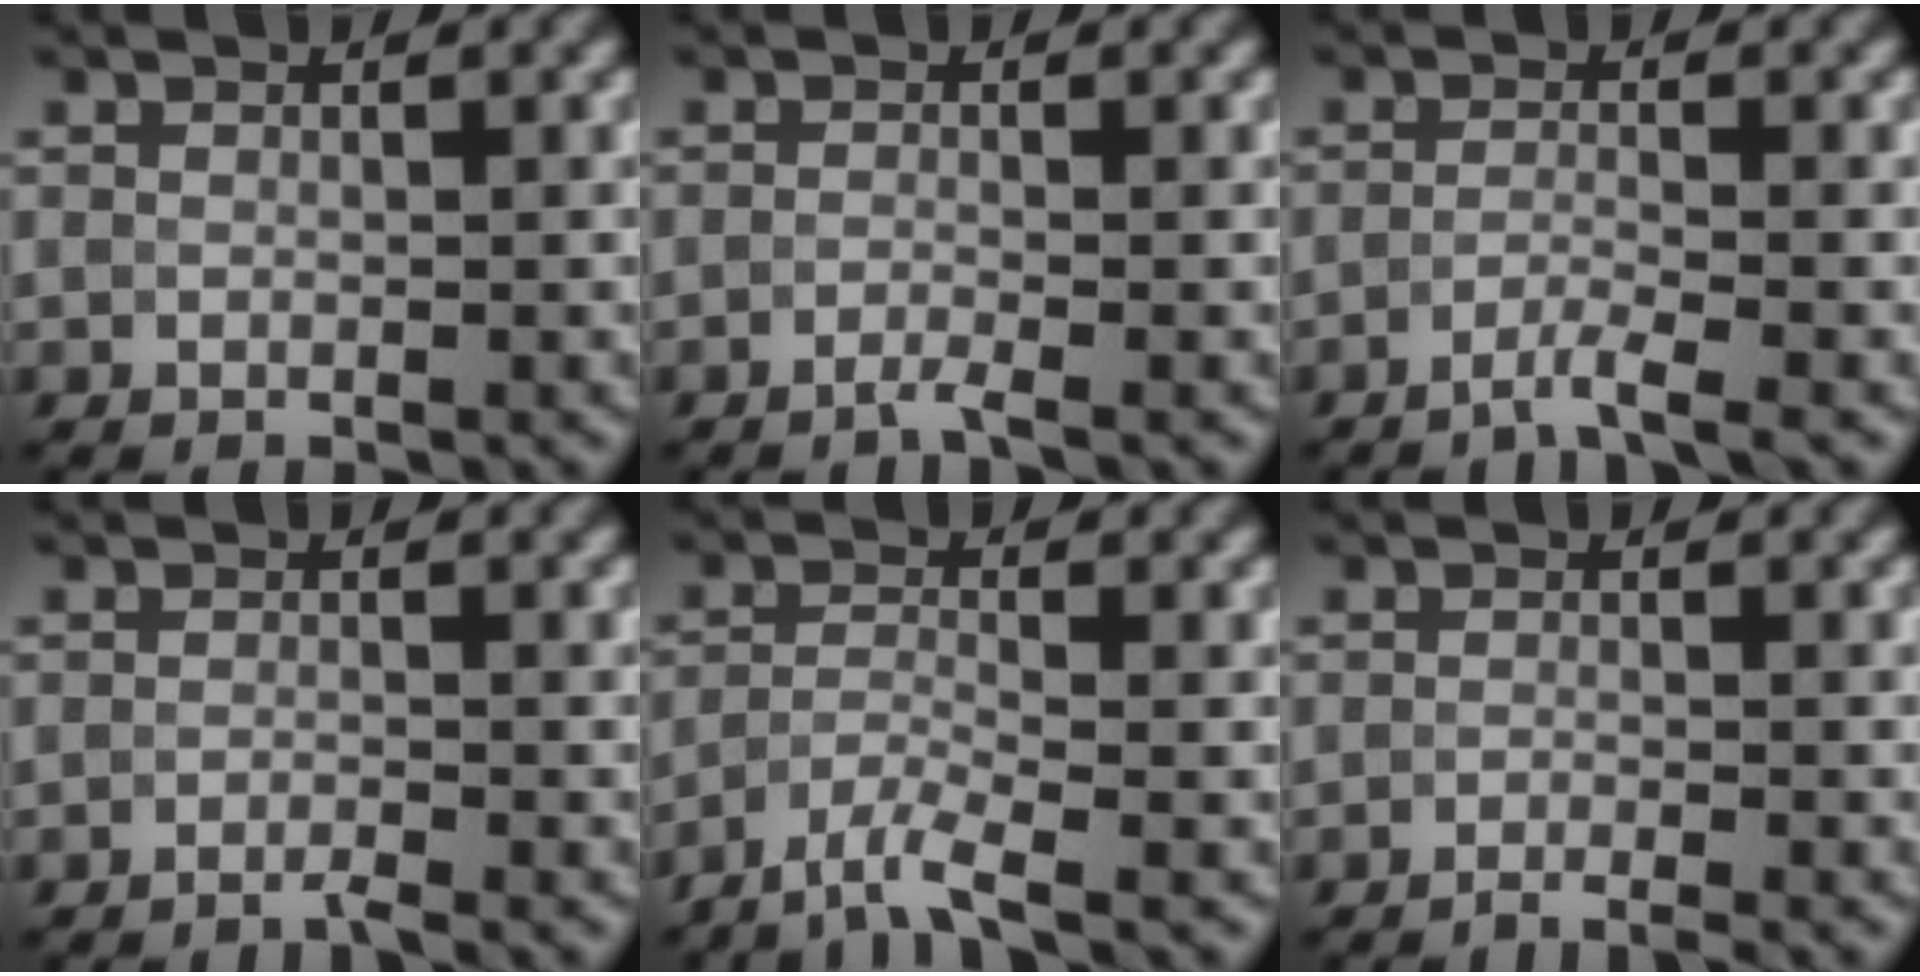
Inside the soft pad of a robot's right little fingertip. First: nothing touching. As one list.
[{"total": 1.5, "force": [-1.5, -0.3, 0.1], "torque": [0.000, -0.006, -0.033]}, {"total": 2.3, "force": [-2.2, -0.3, 0.6], "torque": [-0.007, 0.002, -0.051]}, {"total": 1.6, "force": [-1.6, -0.3, -0.2], "torque": [0.006, -0.005, -0.033]}, {"total": 3.7, "force": [-3.4, 0.1, 1.3], "torque": [-0.032, -0.007, -0.072]}, {"total": 2.1, "force": [-2.1, -0.1, 0.3], "torque": [0.003, -0.007, -0.041]}]